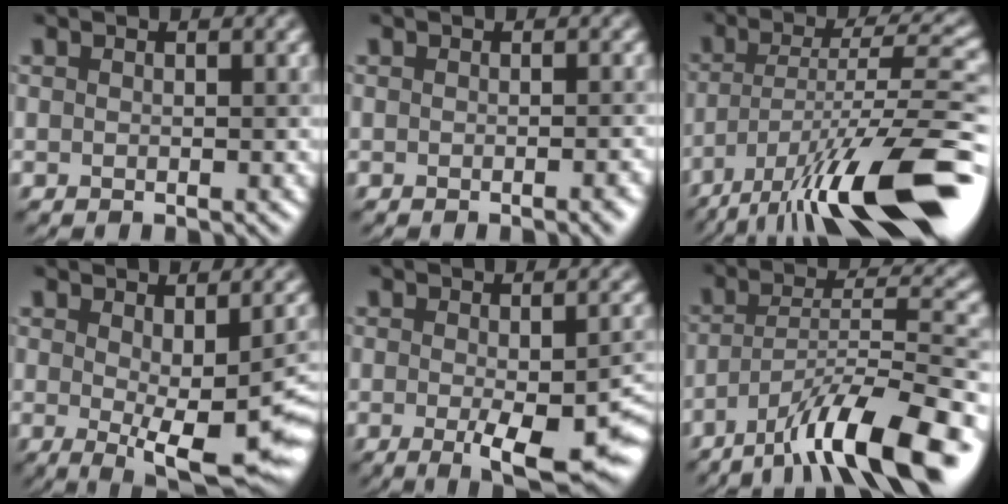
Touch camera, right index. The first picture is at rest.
{"total": 1.8, "force": [-0.7, 0.4, 1.5], "torque": [-0.011, 0.000, -0.009]}
{"total": 15.1, "force": [-8.6, 3.6, 11.9], "torque": [-0.198, -0.002, -0.147]}
{"total": 9.8, "force": [-1.5, 3.5, 9.0], "torque": [-0.129, -0.026, -0.003]}
{"total": 8.8, "force": [-2.7, 2.7, 7.9], "torque": [-0.119, -0.018, -0.031]}
{"total": 12.5, "force": [-8.2, 3.0, 9.0], "torque": [-0.142, 0.010, -0.145]}